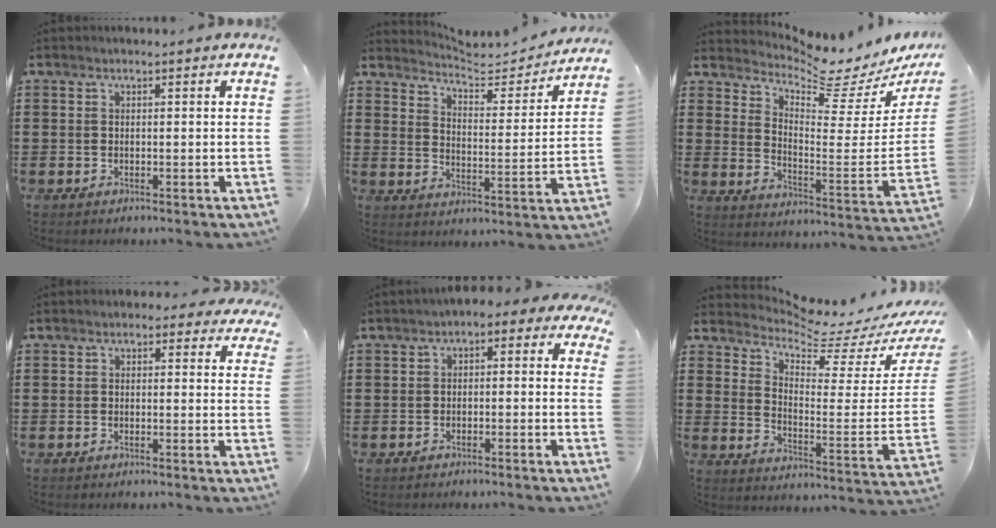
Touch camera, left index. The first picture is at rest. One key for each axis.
{"total": 5.1, "fx": 5.0, "fy": 0.5, "fz": 0.9, "tx": -0.037, "ty": -0.040, "tz": 0.081}
{"total": 7.2, "fx": 6.8, "fy": 0.4, "fz": 2.4, "tx": -0.066, "ty": -0.069, "tz": 0.111}
{"total": 1.4, "fx": 0.6, "fy": 1.0, "fz": 0.6, "tx": -0.009, "ty": 0.005, "tz": 0.008}
{"total": 2.3, "fx": -2.2, "fy": 0.7, "fz": 0.5, "tx": -0.014, "ty": 0.006, "tz": -0.049}
{"total": 5.2, "fx": 4.9, "fy": 0.4, "fz": 1.6, "tx": -0.056, "ty": -0.055, "tz": 0.075}